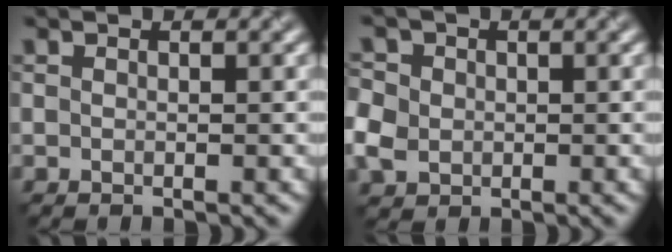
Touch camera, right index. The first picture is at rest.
{"total": 5.4, "force": [-0.3, 4.7, 2.5], "torque": [-0.065, 0.016, -0.026]}